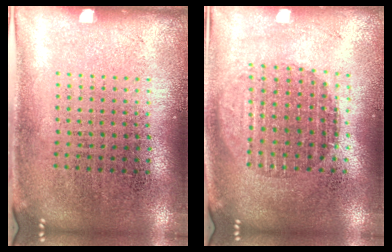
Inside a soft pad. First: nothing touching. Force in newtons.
{"total": 1.8, "press": 1.5, "slide": 1.0}